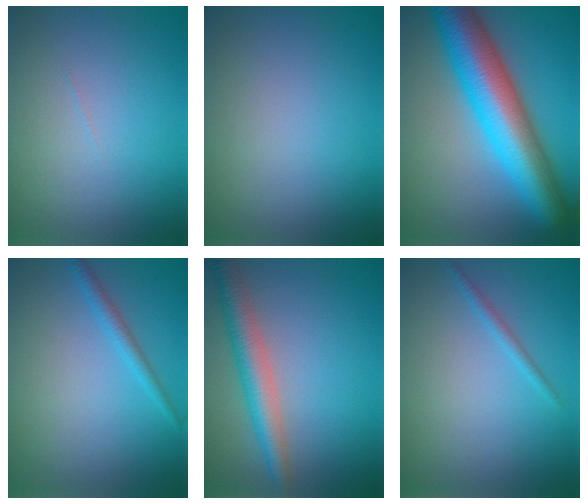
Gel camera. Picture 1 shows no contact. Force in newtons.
{"total": 0.0}
{"total": 11.0, "press": 11.0, "slide": 0.2}
{"total": 1.5, "press": 1.5, "slide": 0.1}
{"total": 4.2, "press": 4.2, "slide": 0.2}
{"total": 1.0, "press": 1.0, "slide": 0.0}